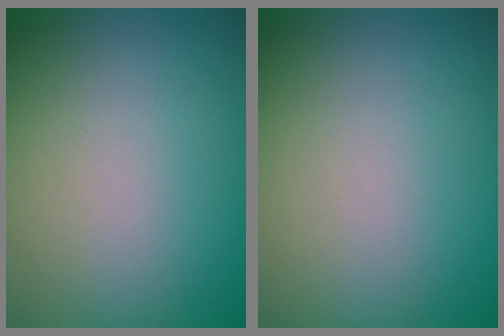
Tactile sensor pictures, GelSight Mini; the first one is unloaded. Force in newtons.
{"total": 0.0}